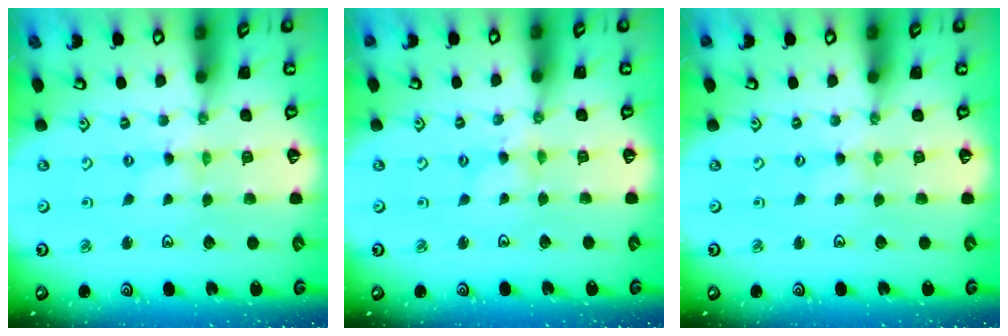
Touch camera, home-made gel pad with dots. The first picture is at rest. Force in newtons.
{"total": 1.3, "press": 1.3, "slide": 0.3}
{"total": 0.7, "press": 0.7, "slide": 0.1}